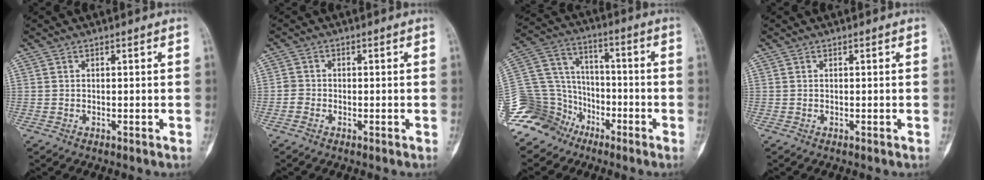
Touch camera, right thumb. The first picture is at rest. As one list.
[{"total": 1.4, "force": [-0.8, 1.1, 0.5], "torque": [-0.004, 0.005, -0.021]}, {"total": 16.5, "force": [-10.7, 11.9, 4.0], "torque": [-0.075, 0.084, -0.199]}, {"total": 0.0}]